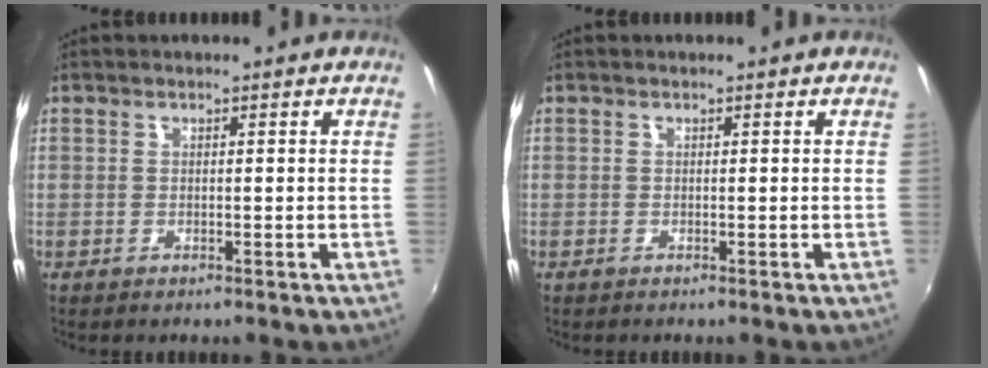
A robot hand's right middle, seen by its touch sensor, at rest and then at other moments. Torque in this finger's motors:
{"motor_torque": [0.03, -0.03, 0.00, 0.00]}